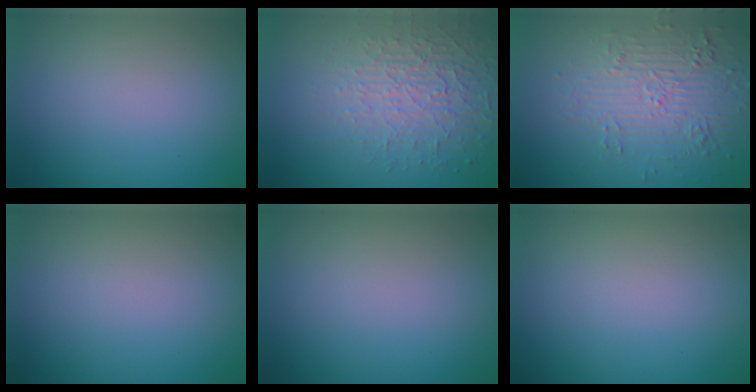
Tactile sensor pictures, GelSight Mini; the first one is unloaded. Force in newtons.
{"total": 3.6, "press": 3.3, "slide": 1.6}
{"total": 4.2, "press": 3.7, "slide": 2.0}
{"total": 0.0}
{"total": 0.0}
{"total": 0.0}